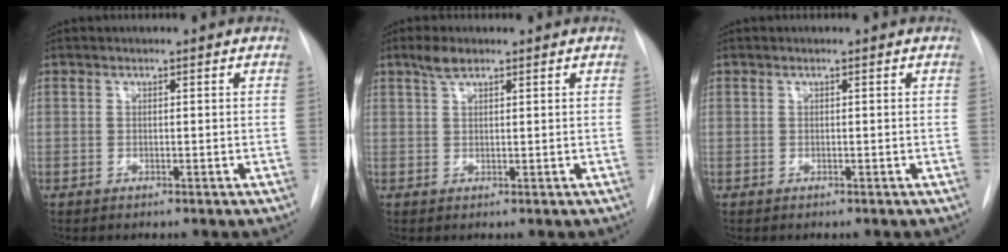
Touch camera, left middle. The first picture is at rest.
{"total": 2.4, "force": [1.7, 0.8, 1.4], "torque": [-0.031, 0.006, 0.034]}
{"total": 0.0}